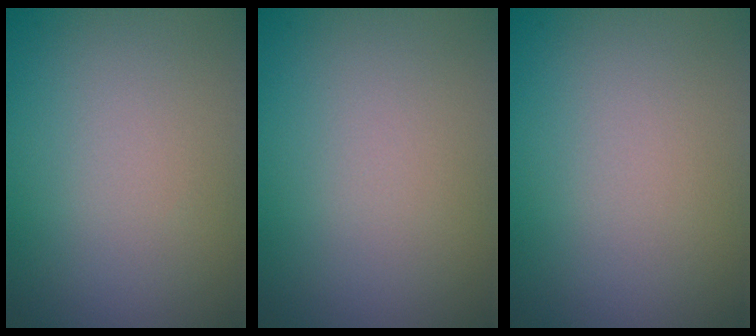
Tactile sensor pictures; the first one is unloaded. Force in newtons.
{"total": 0.0}
{"total": 0.0}